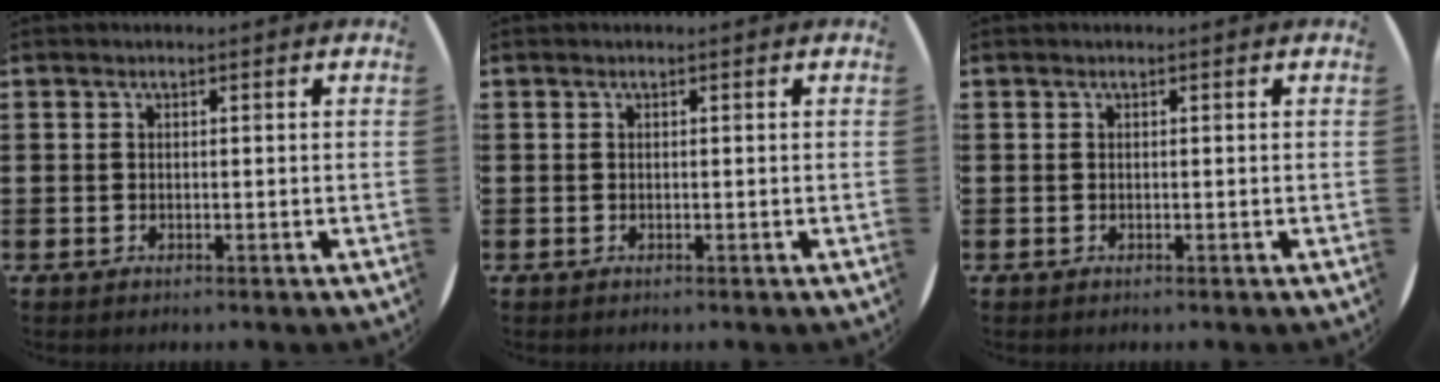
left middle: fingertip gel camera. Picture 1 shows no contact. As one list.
[{"total": 0.0}, {"total": 0.0}]